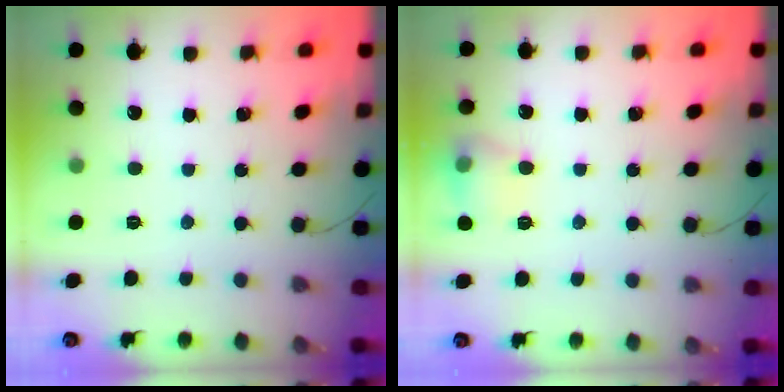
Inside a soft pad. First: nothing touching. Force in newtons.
{"total": 9.4, "press": 9.4, "slide": 0.6}